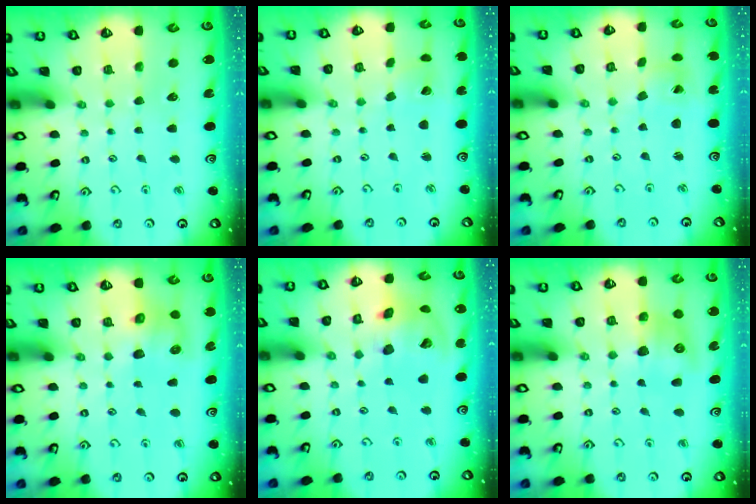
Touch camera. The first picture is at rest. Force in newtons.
{"total": 1.9, "press": 1.9, "slide": 0.1}
{"total": 2.1, "press": 2.1, "slide": 0.2}
{"total": 7.4, "press": 7.3, "slide": 1.2}
{"total": 16.0, "press": 15.9, "slide": 2.5}
{"total": 10.1, "press": 10.1, "slide": 0.2}